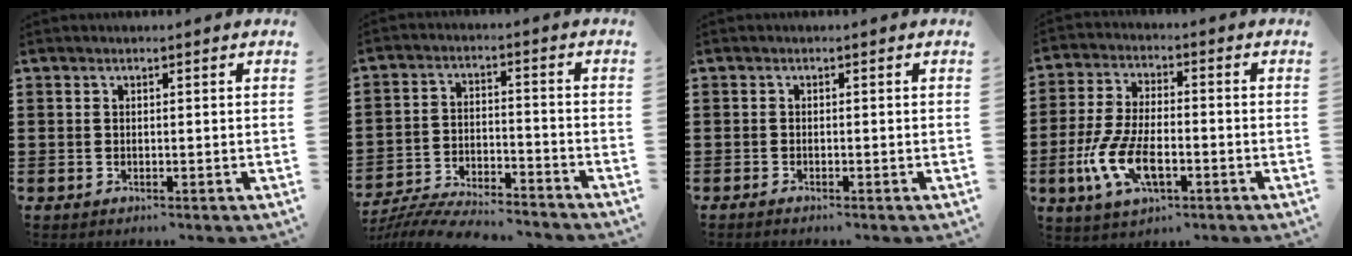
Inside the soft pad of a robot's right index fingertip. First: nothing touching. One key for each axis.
{"total": 6.5, "fx": -6.4, "fy": 0.3, "fz": 1.4, "tx": -0.041, "ty": -0.001, "tz": -0.127}
{"total": 0.5, "fx": -0.5, "fy": 0.0, "fz": 0.1, "tx": -0.002, "ty": -0.002, "tz": -0.010}
{"total": 9.2, "fx": -3.4, "fy": 3.8, "fz": 7.6, "tx": -0.180, "ty": -0.014, "tz": -0.066}